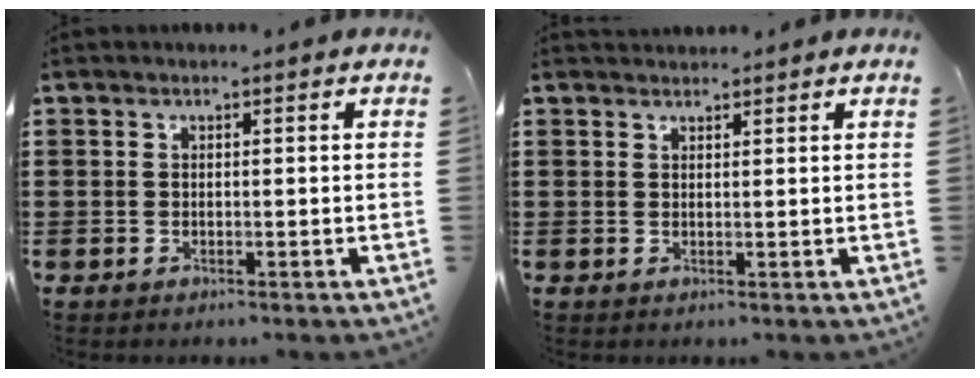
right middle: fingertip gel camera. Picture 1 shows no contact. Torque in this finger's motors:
{"motor_torque": [-0.03, -0.02, 0.03, 0.01]}